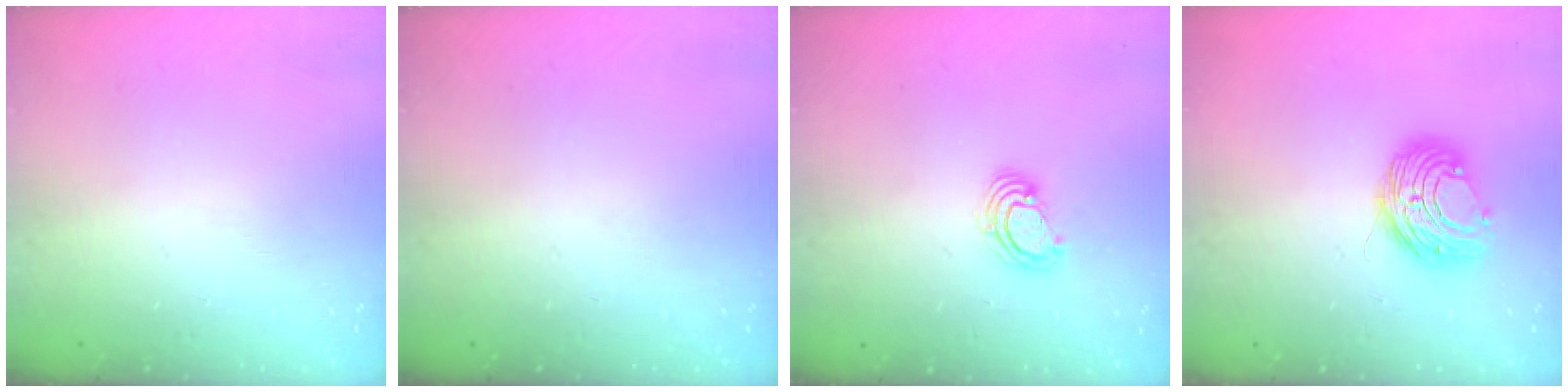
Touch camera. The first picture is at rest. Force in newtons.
{"total": 0.0}
{"total": 3.5, "press": 3.5, "slide": 0.3}
{"total": 8.8, "press": 8.8, "slide": 0.3}